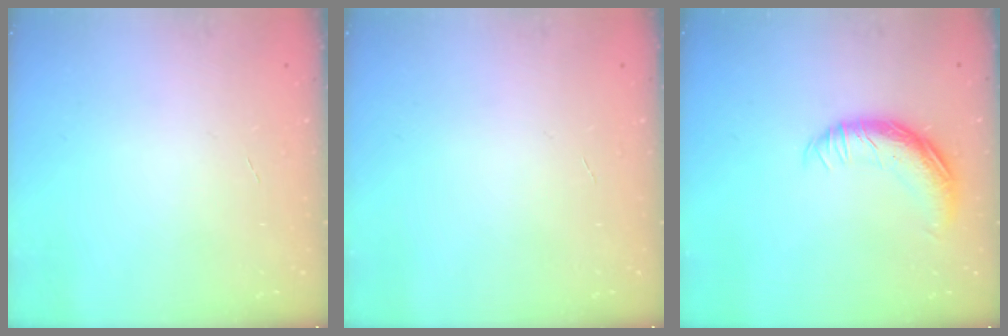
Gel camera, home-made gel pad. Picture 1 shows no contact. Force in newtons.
{"total": 0.0}
{"total": 13.9, "press": 13.9, "slide": 0.4}